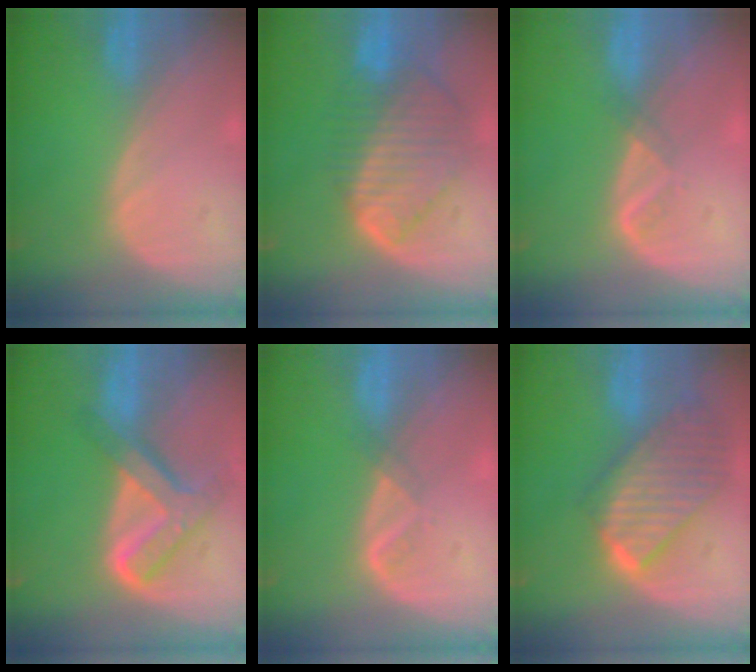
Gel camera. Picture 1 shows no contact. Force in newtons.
{"total": 9.3, "press": 8.0, "slide": 4.7}
{"total": 1.6, "press": 1.5, "slide": 0.7}
{"total": 8.0, "press": 6.8, "slide": 4.3}
{"total": 1.6, "press": 1.5, "slide": 0.7}
{"total": 9.7, "press": 8.5, "slide": 4.8}